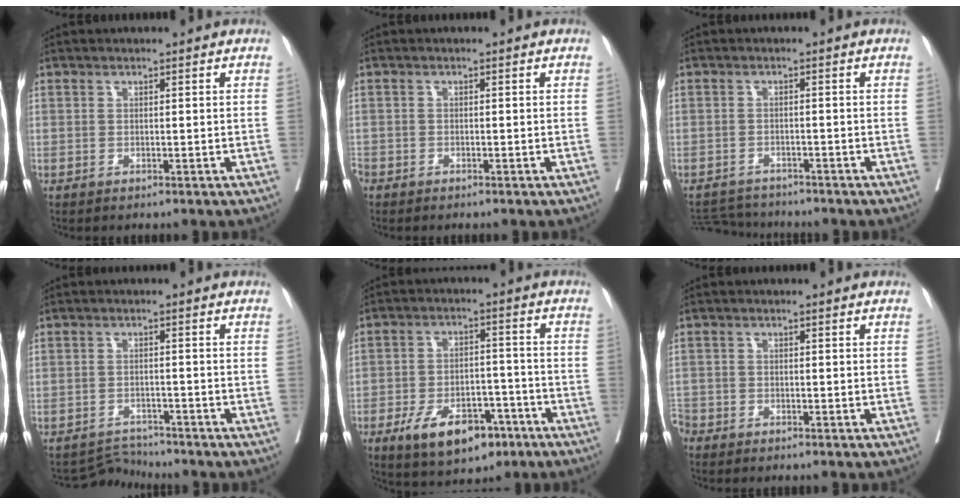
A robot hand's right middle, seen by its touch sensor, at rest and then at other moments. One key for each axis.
{"total": 2.8, "fx": -1.9, "fy": 1.7, "fz": 1.3, "tx": -0.043, "ty": -0.005, "tz": -0.038}
{"total": 5.2, "fx": -5.1, "fy": 0.6, "fz": 0.2, "tx": -0.002, "ty": -0.006, "tz": -0.086}
{"total": 3.4, "fx": -3.0, "fy": -0.3, "fz": -1.5, "tx": 0.031, "ty": -0.003, "tz": -0.048}
{"total": 11.1, "fx": -6.4, "fy": 5.4, "fz": 7.3, "tx": -0.115, "ty": 0.005, "tz": -0.098}
{"total": 3.0, "fx": -2.6, "fy": 1.2, "fz": 0.9, "tx": -0.019, "ty": -0.005, "tz": -0.055}